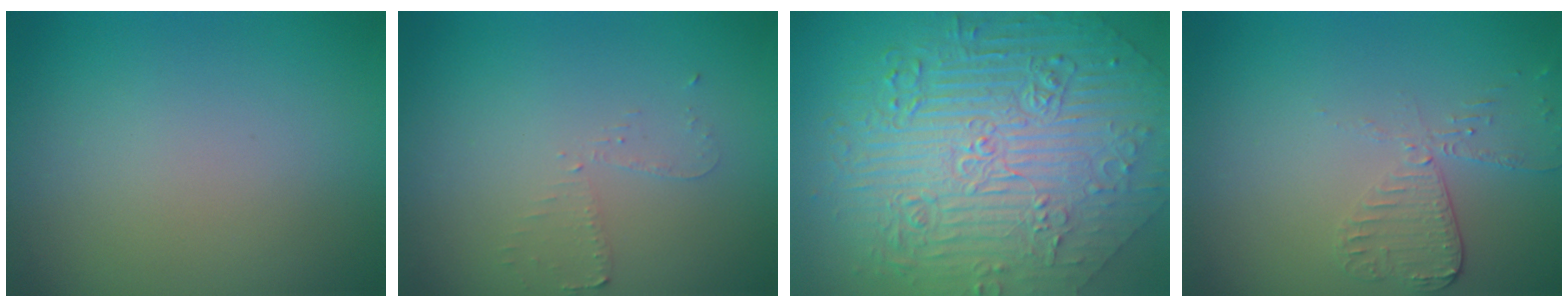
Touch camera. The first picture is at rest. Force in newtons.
{"total": 1.6, "press": 1.5, "slide": 0.2}
{"total": 11.1, "press": 7.5, "slide": 8.1}
{"total": 2.7, "press": 2.4, "slide": 1.2}